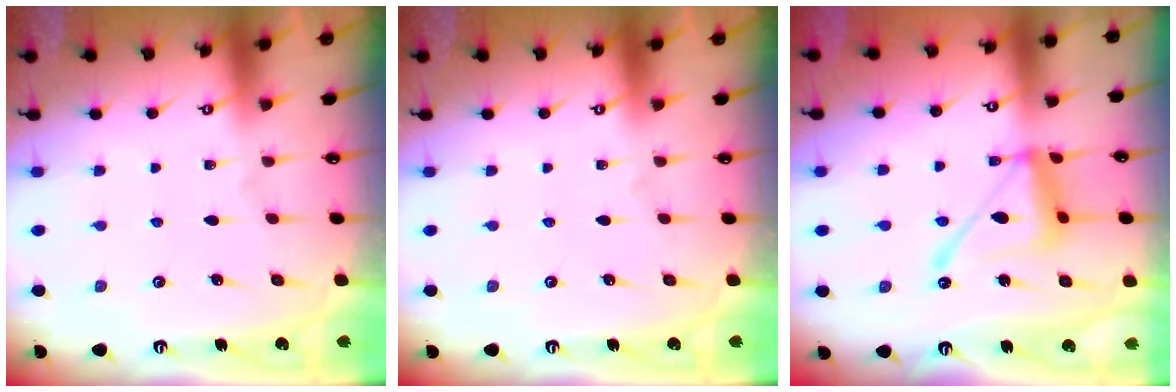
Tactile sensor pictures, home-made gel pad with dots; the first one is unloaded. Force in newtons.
{"total": 0.0}
{"total": 14.3, "press": 14.2, "slide": 1.3}